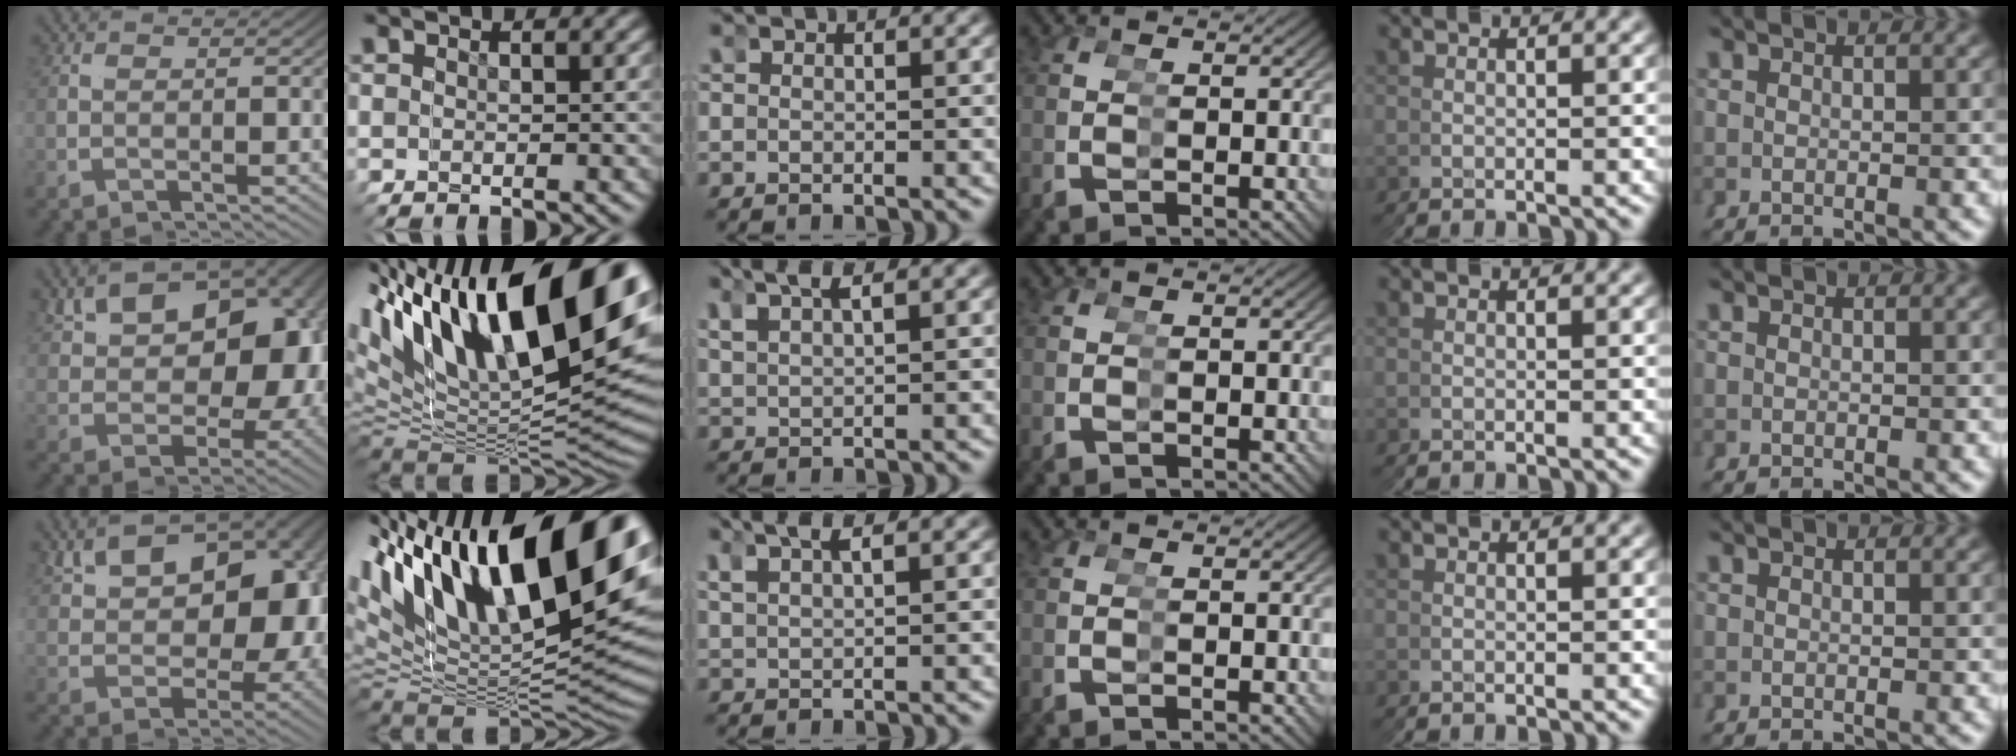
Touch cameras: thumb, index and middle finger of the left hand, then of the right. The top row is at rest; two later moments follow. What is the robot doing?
{"motion": "grasp_and_lifting", "object": "pipette"}